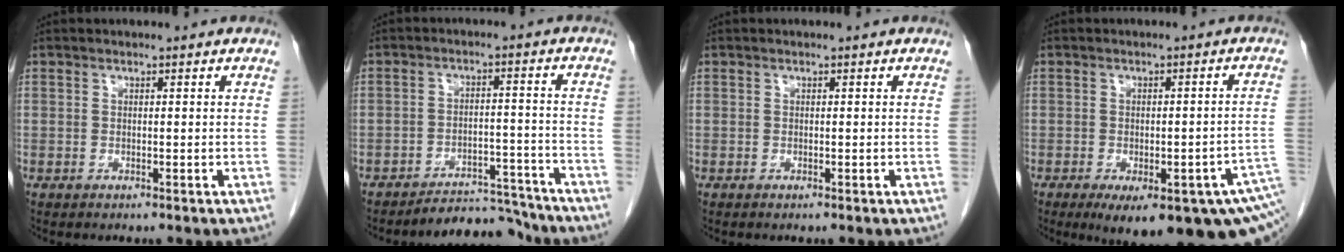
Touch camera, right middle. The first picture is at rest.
{"total": 7.0, "force": [-6.9, 1.3, -0.2], "torque": [0.015, 0.020, -0.106]}
{"total": 0.0}
{"total": 18.5, "force": [-10.3, 5.0, 14.6], "torque": [-0.130, -0.011, -0.118]}